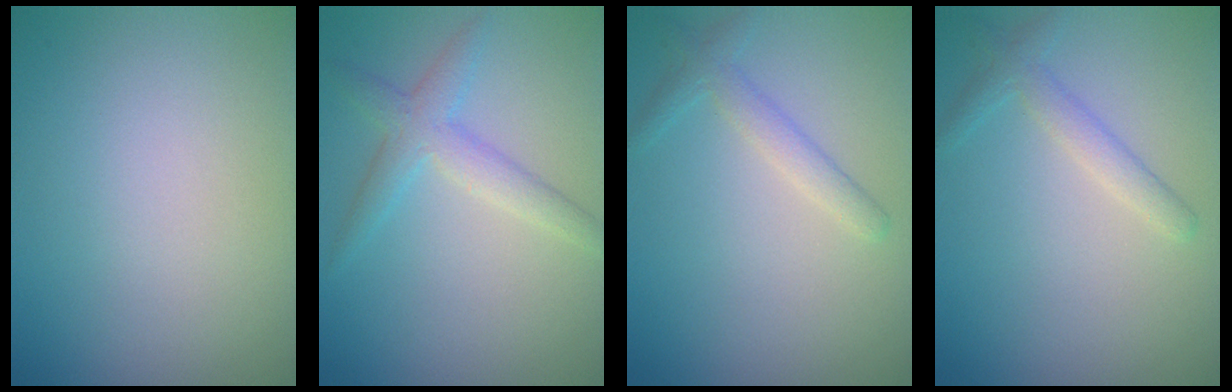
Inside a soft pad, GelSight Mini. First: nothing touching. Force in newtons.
{"total": 3.0, "press": 3.0, "slide": 0.1}
{"total": 2.0, "press": 2.0, "slide": 0.1}
{"total": 2.0, "press": 2.0, "slide": 0.1}